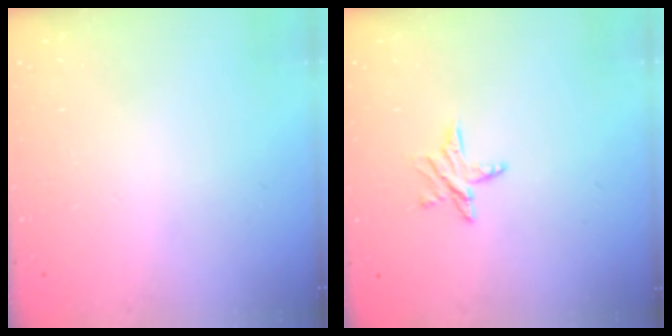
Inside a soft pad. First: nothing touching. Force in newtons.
{"total": 5.9, "press": 5.9, "slide": 0.4}